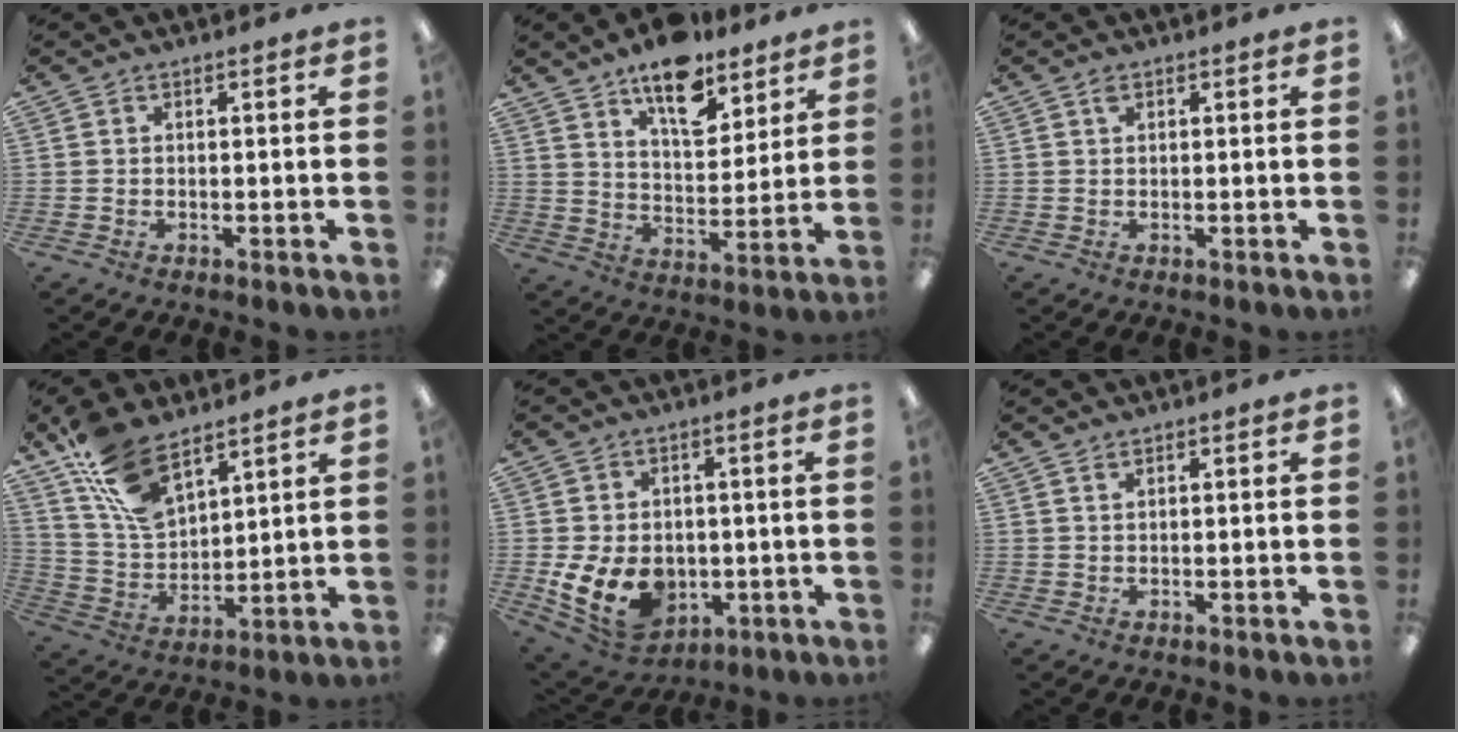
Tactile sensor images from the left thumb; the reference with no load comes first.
{"total": 14.1, "force": [10.4, 6.4, 7.0], "torque": [-0.095, -0.062, 0.183]}
{"total": 1.2, "force": [0.7, 0.6, 0.8], "torque": [-0.019, 0.003, 0.013]}
{"total": 14.2, "force": [9.9, 6.6, 7.7], "torque": [-0.161, -0.041, 0.189]}
{"total": 12.2, "force": [-2.6, 8.8, 8.0], "torque": [-0.166, 0.003, -0.042]}
{"total": 0.9, "force": [0.7, 0.3, 0.5], "torque": [-0.012, 0.001, 0.013]}